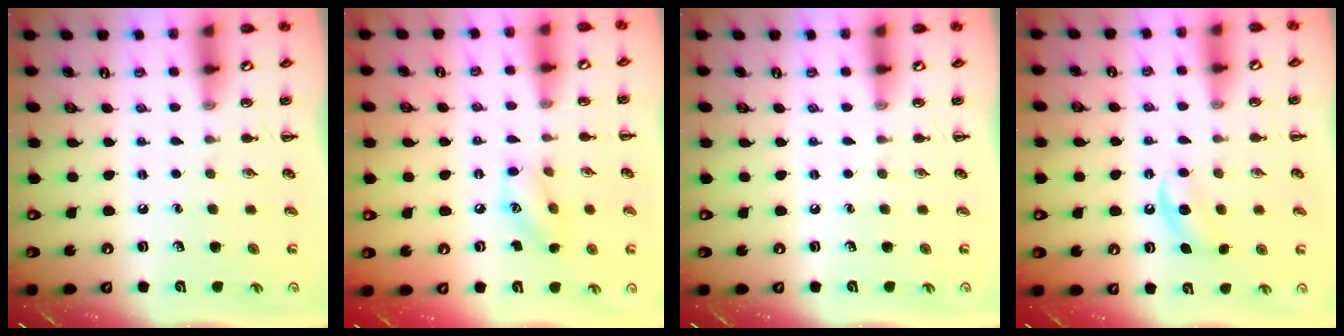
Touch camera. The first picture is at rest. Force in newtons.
{"total": 8.9, "press": 8.9, "slide": 0.9}
{"total": 0.0}
{"total": 4.9, "press": 4.7, "slide": 1.4}